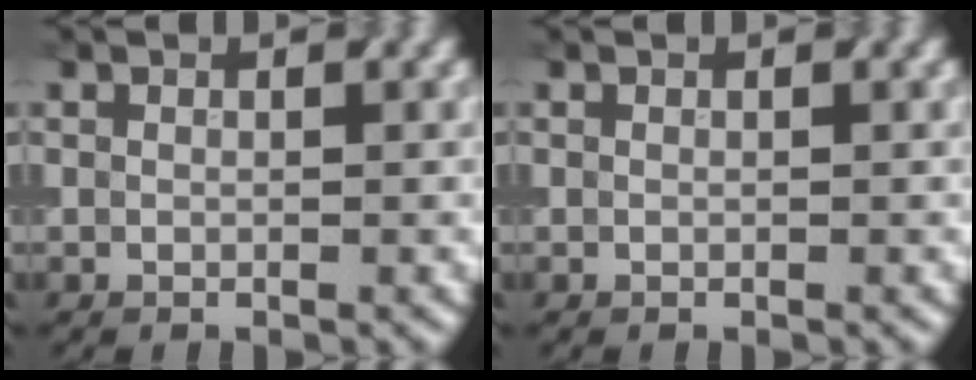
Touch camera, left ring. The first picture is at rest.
{"total": 0.0}